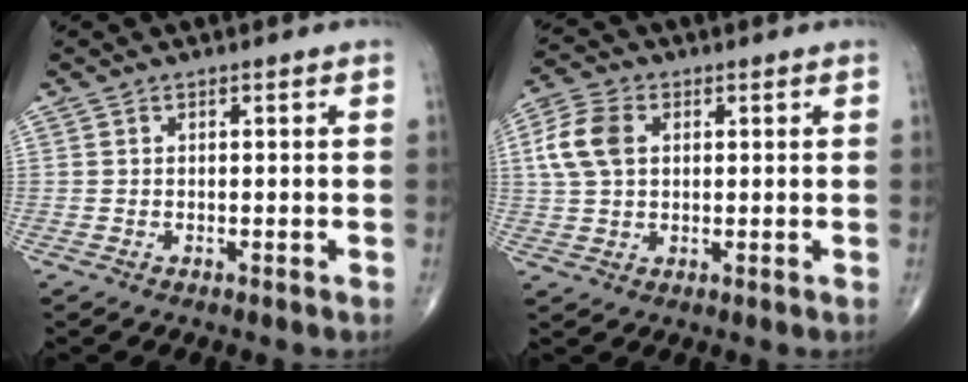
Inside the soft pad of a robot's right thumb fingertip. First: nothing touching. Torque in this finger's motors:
{"motor_torque": [-0.09, 0.08, 0.44, 0.09, 0.12]}